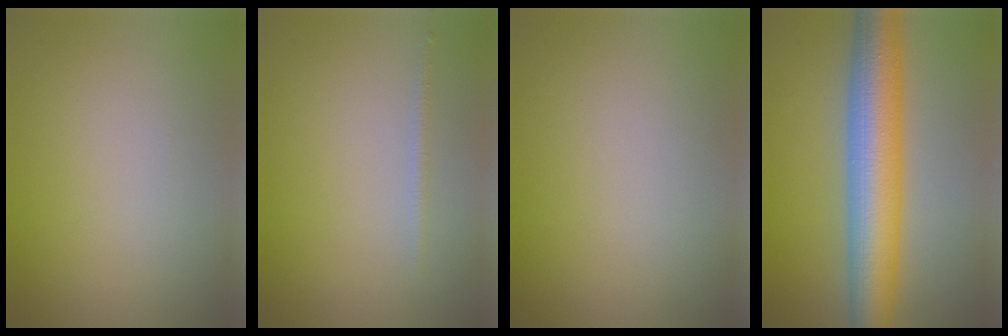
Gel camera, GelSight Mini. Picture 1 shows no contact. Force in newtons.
{"total": 0.8, "press": 0.8, "slide": 0.0}
{"total": 0.0}
{"total": 9.6, "press": 9.6, "slide": 0.1}